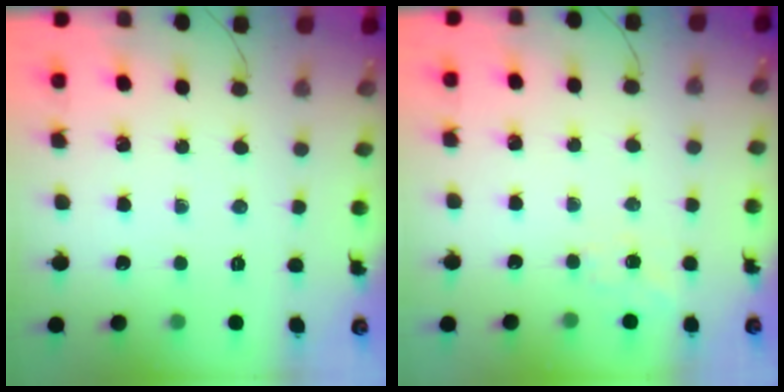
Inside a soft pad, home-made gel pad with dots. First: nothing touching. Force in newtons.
{"total": 2.9, "press": 2.5, "slide": 1.5}